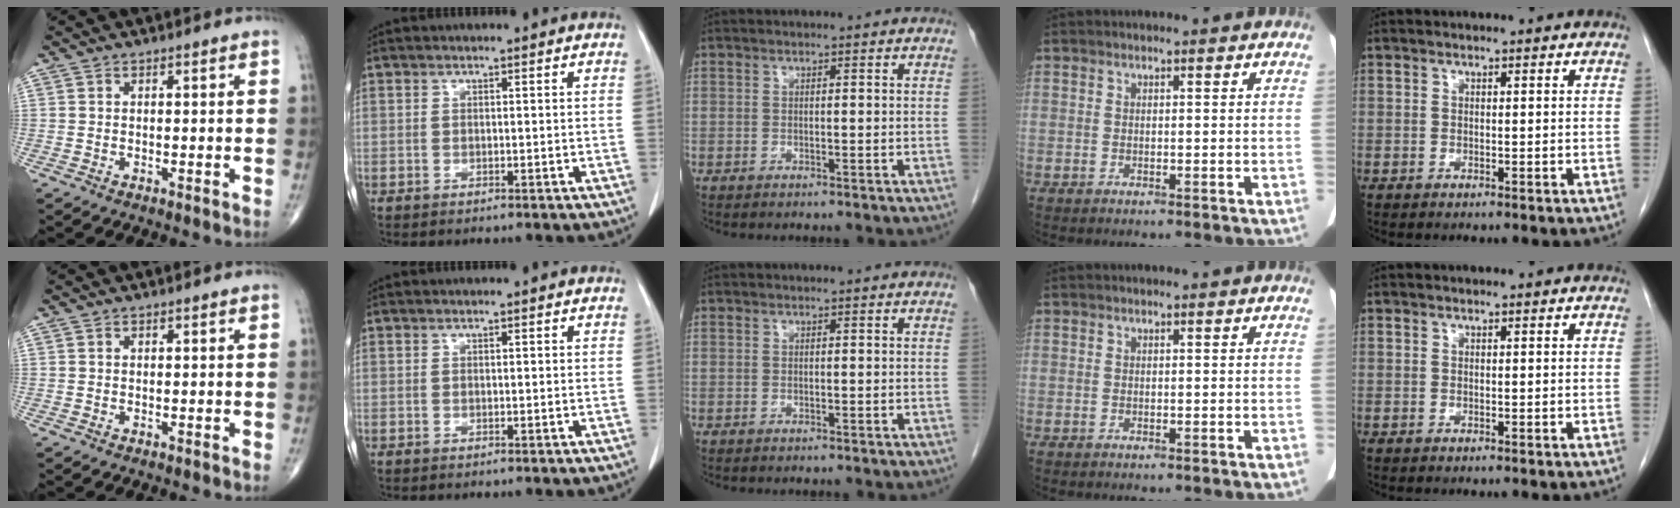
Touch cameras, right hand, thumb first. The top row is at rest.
{}